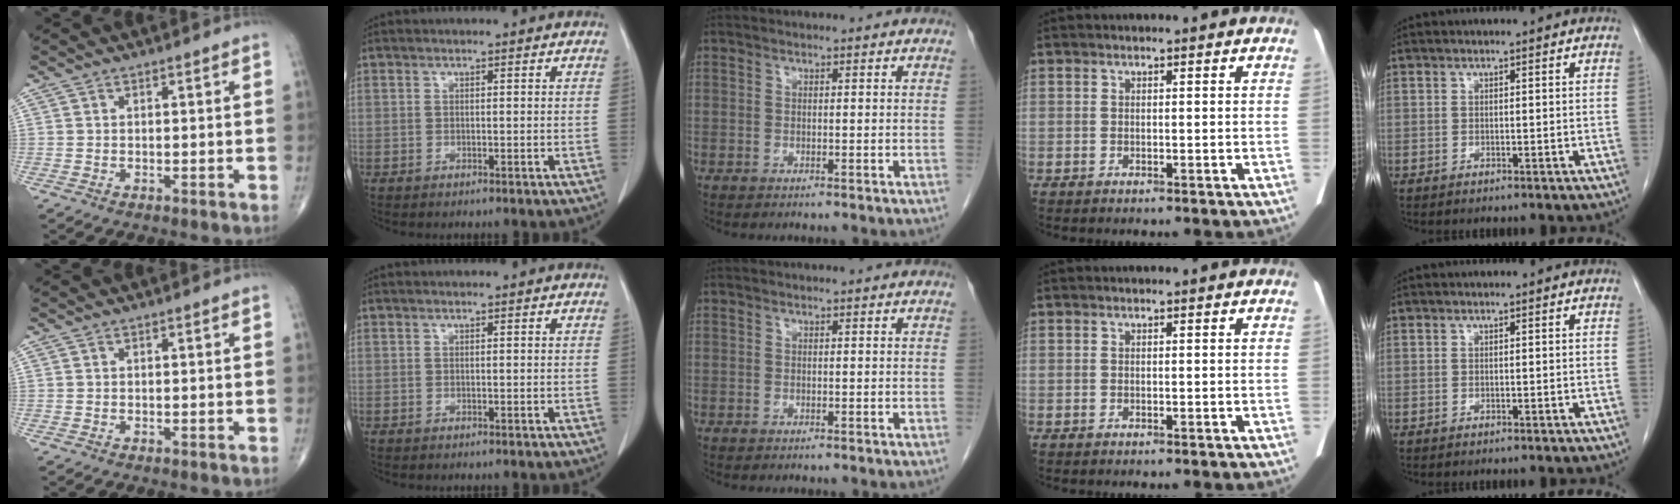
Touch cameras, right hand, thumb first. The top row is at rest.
{}